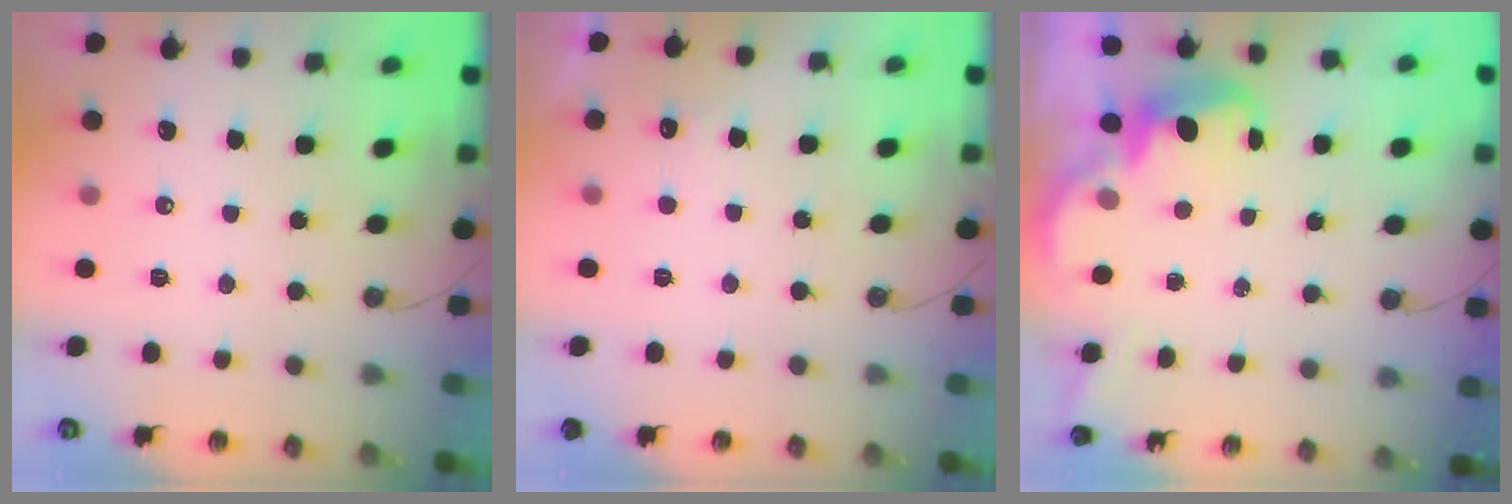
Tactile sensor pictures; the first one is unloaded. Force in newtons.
{"total": 4.3, "press": 4.2, "slide": 1.1}
{"total": 2.7, "press": 2.6, "slide": 0.6}